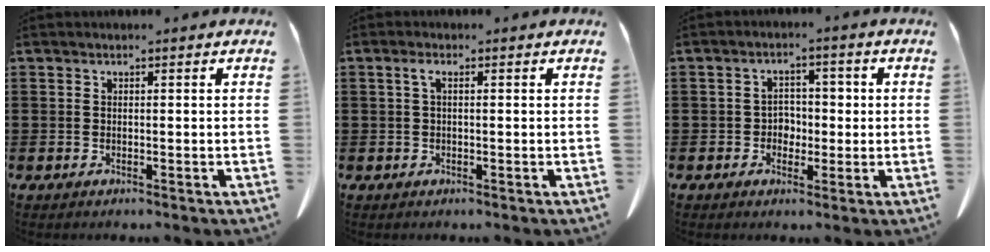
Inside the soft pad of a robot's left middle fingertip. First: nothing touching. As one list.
[{"total": 1.6, "force": [0.2, 0.4, 1.6], "torque": [-0.032, 0.002, 0.002]}, {"total": 3.1, "force": [-0.3, 2.8, 1.4], "torque": [-0.038, 0.011, -0.012]}]